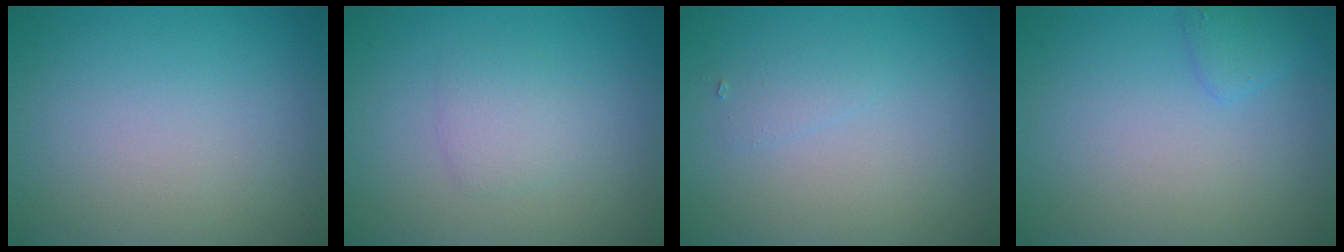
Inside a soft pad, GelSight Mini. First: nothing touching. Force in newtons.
{"total": 1.7, "press": 1.7, "slide": 0.0}
{"total": 0.8, "press": 0.8, "slide": 0.0}
{"total": 1.3, "press": 1.3, "slide": 0.1}